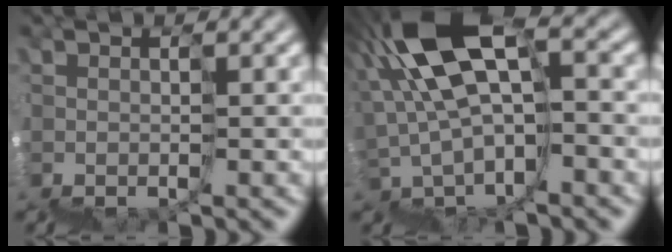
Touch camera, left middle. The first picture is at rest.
{"total": 8.1, "force": [2.9, 3.9, 6.5], "torque": [-0.130, 0.034, 0.052]}